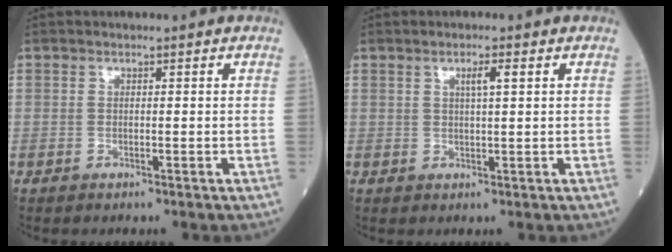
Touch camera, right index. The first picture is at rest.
{"total": 2.3, "force": [1.1, 0.1, 2.0], "torque": [-0.031, 0.000, 0.017]}